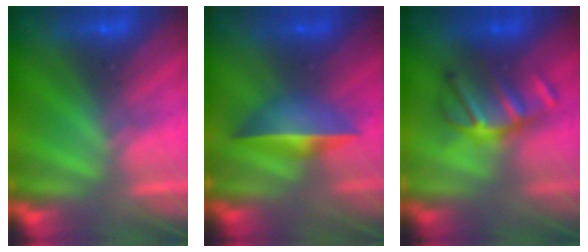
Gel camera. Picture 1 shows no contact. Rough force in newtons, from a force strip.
{"total": 1.7}
{"total": 2.9}